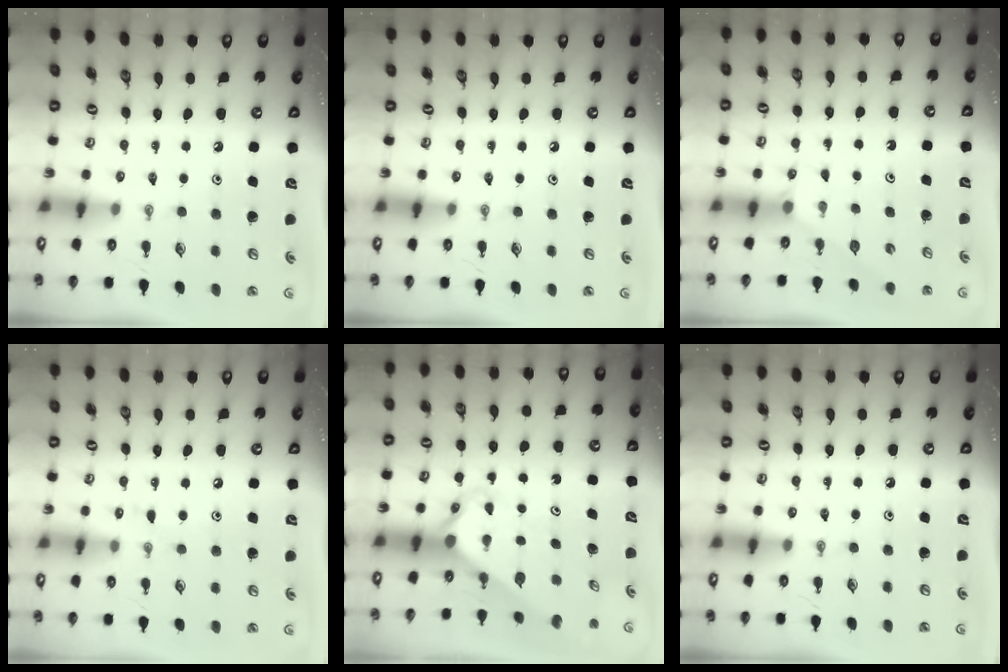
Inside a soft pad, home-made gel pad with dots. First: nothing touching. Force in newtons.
{"total": 0.0}
{"total": 2.5, "press": 2.4, "slide": 0.4}
{"total": 4.7, "press": 4.7, "slide": 0.5}
{"total": 2.8, "press": 2.8, "slide": 0.2}
{"total": 0.0}